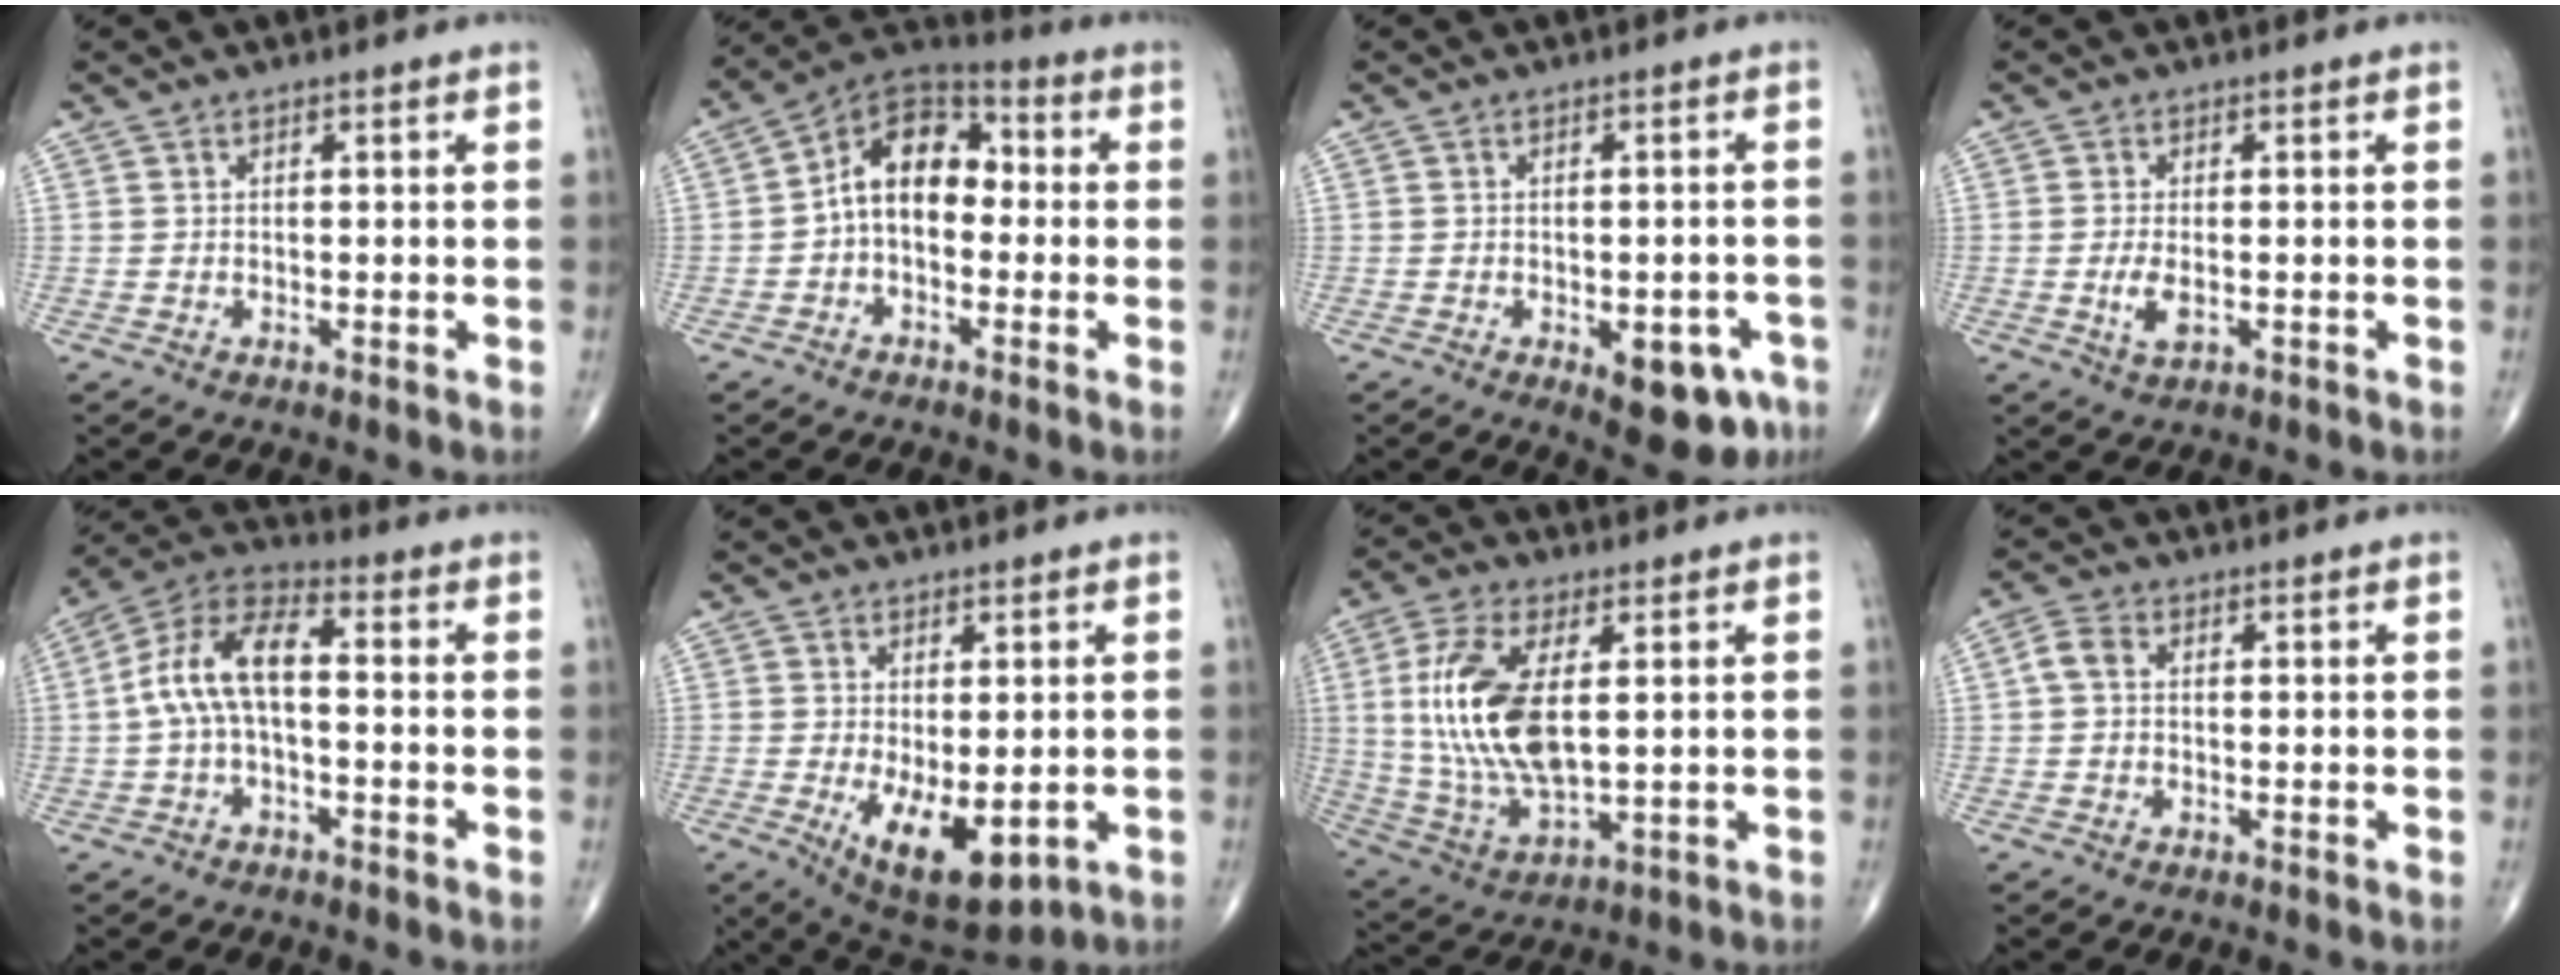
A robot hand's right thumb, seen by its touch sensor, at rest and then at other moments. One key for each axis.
{"total": 11.7, "fx": -0.6, "fy": 7.8, "fz": 8.7, "tx": -0.111, "ty": 0.039, "tz": -0.030}
{"total": 9.5, "fx": -4.4, "fy": 4.6, "fz": 7.1, "tx": -0.061, "ty": 0.017, "tz": -0.046}
{"total": 3.4, "fx": -0.8, "fy": 1.5, "fz": 2.9, "tx": -0.061, "ty": -0.005, "tz": -0.015}
{"total": 10.9, "fx": -0.5, "fy": 5.2, "fz": 9.6, "tx": -0.189, "ty": 0.043, "tz": -0.017}
{"total": 10.1, "fx": -2.3, "fy": 4.6, "fz": 8.7, "tx": -0.119, "ty": -0.019, "tz": -0.017}
{"total": 16.4, "fx": 2.4, "fy": 7.4, "fz": 14.5, "tx": -0.304, "ty": -0.012, "tz": 0.054}
{"total": 2.9, "fx": 0.2, "fy": 2.0, "fz": 2.1, "tx": -0.044, "ty": 0.009, "tz": -0.003}